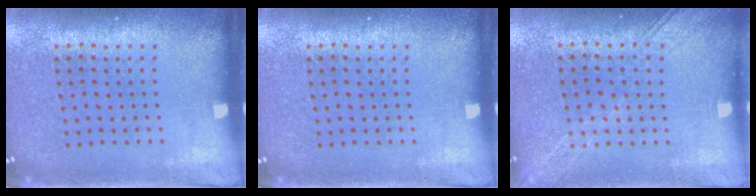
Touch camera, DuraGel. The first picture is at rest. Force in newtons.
{"total": 0.0}
{"total": 1.6, "press": 1.5, "slide": 0.2}